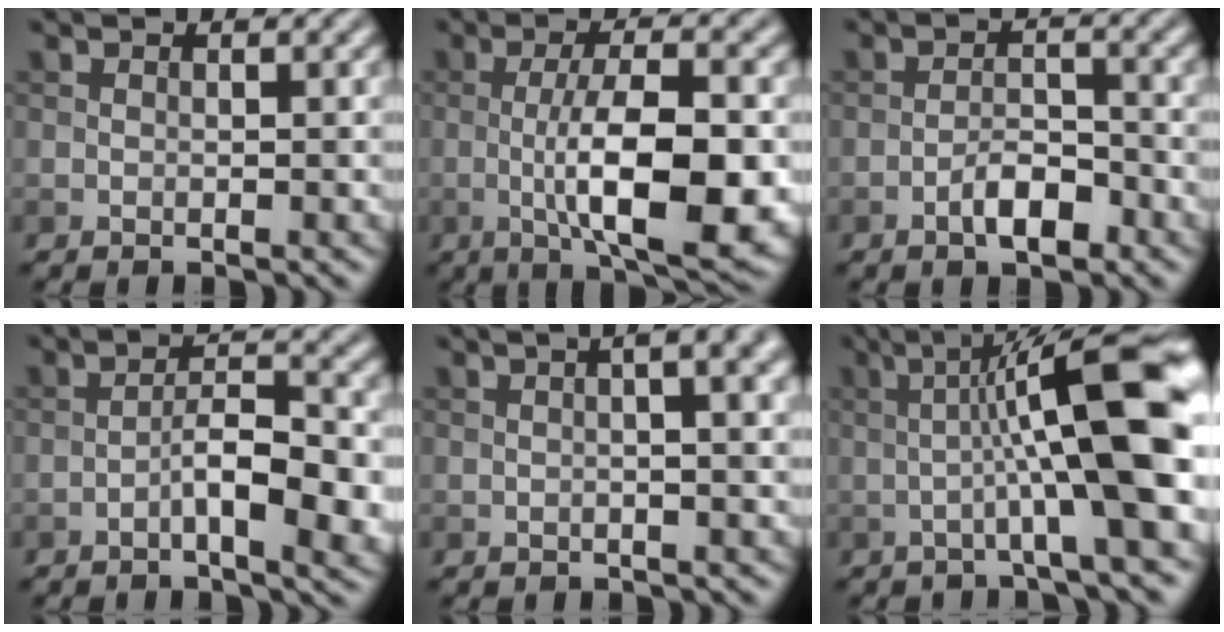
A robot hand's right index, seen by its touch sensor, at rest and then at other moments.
{"total": 10.4, "force": [-1.7, 3.1, 9.8], "torque": [-0.156, -0.005, -0.028]}
{"total": 3.2, "force": [-1.8, 1.2, 2.4], "torque": [-0.037, 0.008, -0.034]}
{"total": 6.2, "force": [-2.1, 1.8, 5.6], "torque": [-0.092, 0.009, -0.035]}
{"total": 6.6, "force": [2.1, 2.5, 5.8], "torque": [-0.049, 0.026, 0.001]}
{"total": 10.9, "force": [-0.1, 1.2, 10.9], "torque": [-0.152, 0.021, -0.005]}